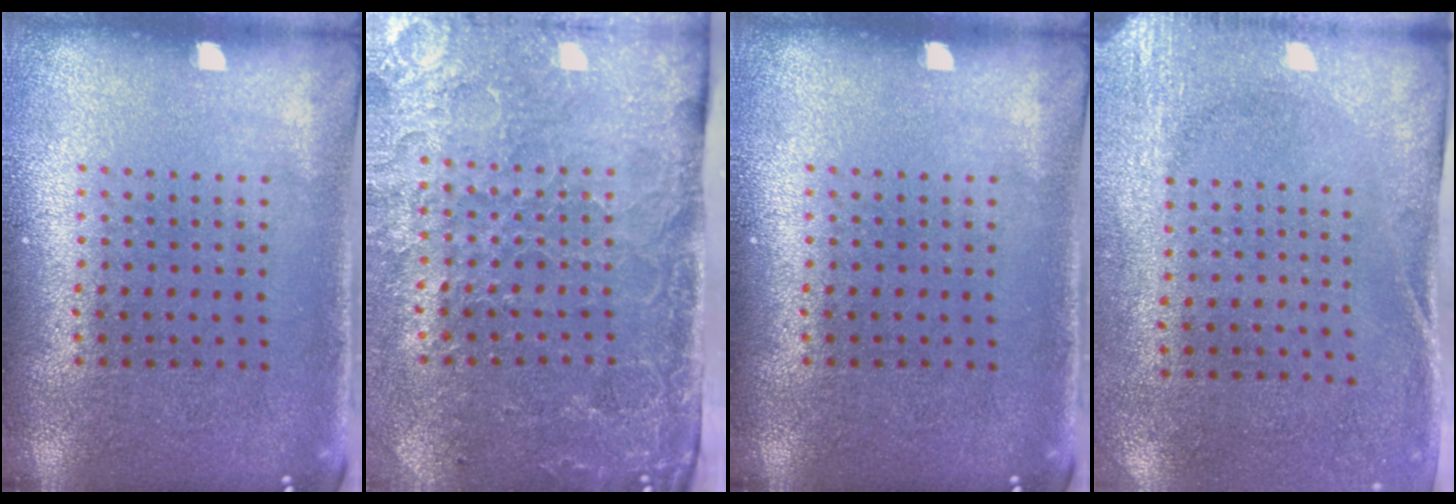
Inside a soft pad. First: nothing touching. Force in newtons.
{"total": 4.4, "press": 3.6, "slide": 2.5}
{"total": 0.0}
{"total": 2.7, "press": 2.1, "slide": 1.7}